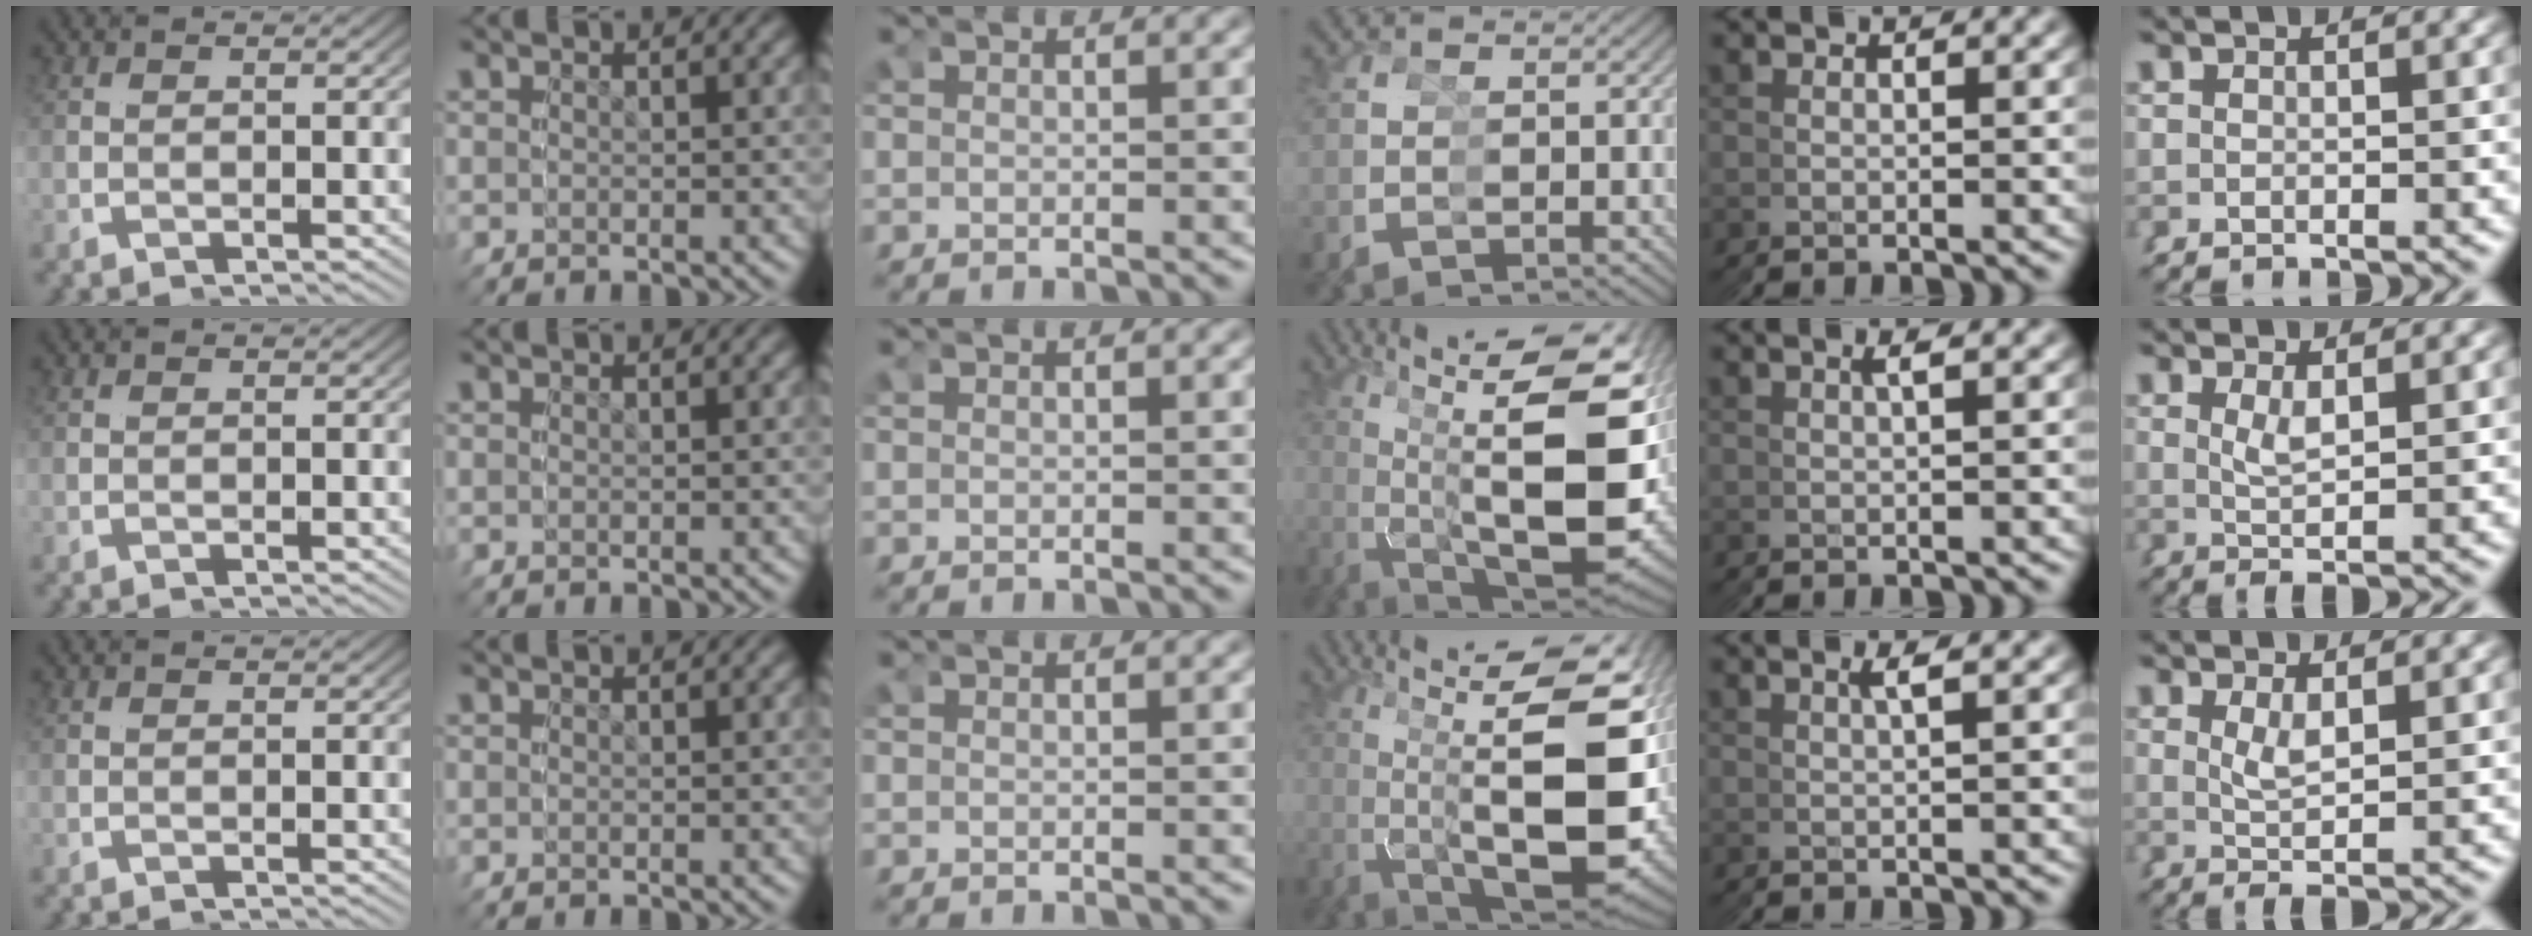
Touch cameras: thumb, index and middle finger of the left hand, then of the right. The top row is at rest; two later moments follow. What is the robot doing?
{"motion": "grasp_and_lifting", "object": "cubes"}